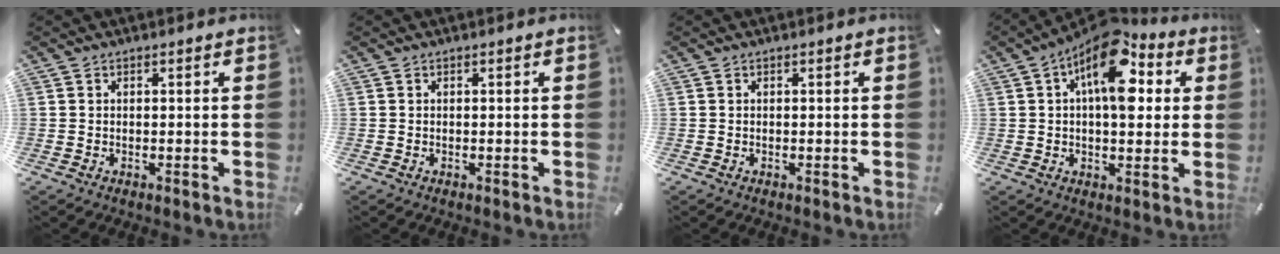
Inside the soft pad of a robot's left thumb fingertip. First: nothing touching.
{"total": 0.0}
{"total": 0.0}
{"total": 14.7, "force": [5.4, 7.4, 11.5], "torque": [-0.170, -0.032, 0.091]}